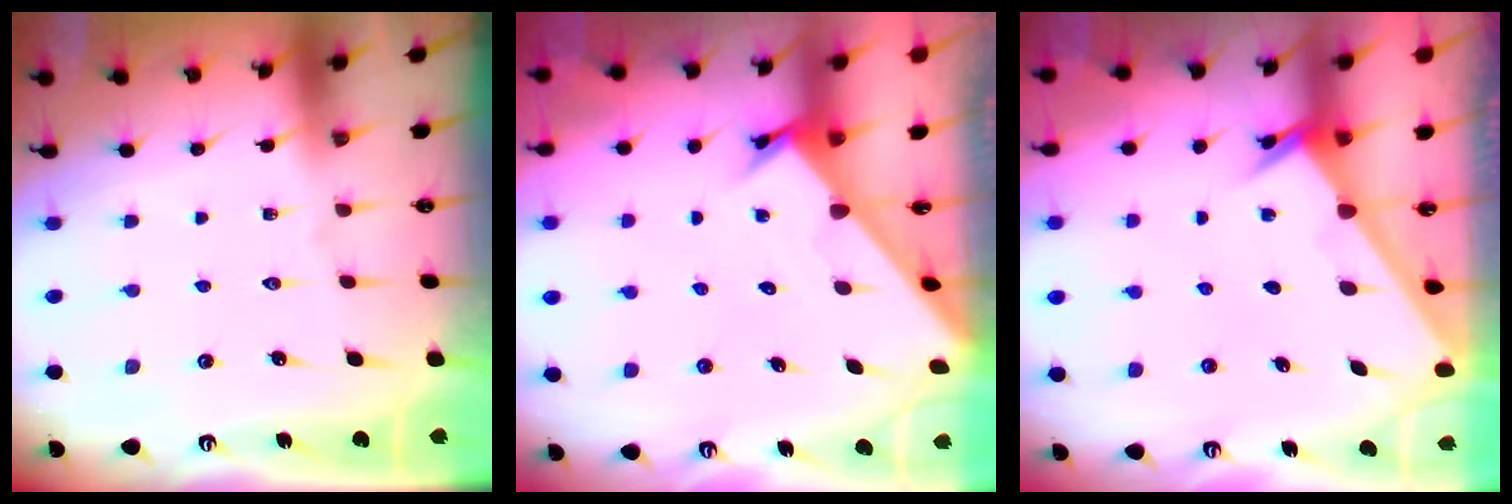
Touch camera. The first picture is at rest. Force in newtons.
{"total": 2.4, "press": 2.4, "slide": 0.1}
{"total": 2.4, "press": 2.4, "slide": 0.2}